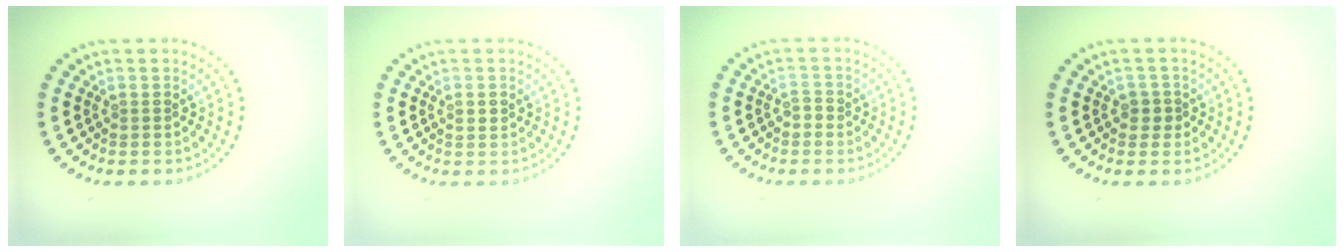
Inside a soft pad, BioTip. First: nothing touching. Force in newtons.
{"total": 0.9, "press": 0.9, "slide": 0.3}
{"total": 0.9, "press": 0.8, "slide": 0.3}
{"total": 1.4, "press": 1.2, "slide": 0.6}